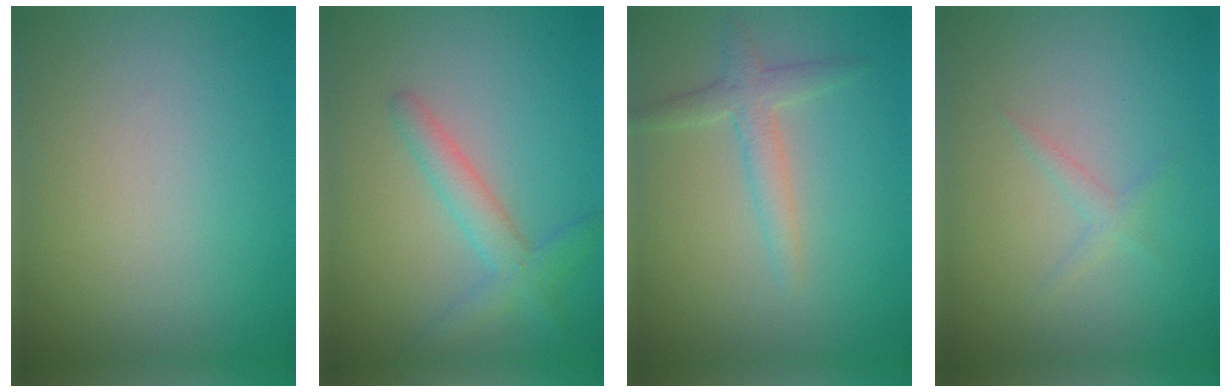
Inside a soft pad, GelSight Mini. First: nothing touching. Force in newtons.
{"total": 2.8, "press": 2.8, "slide": 0.1}
{"total": 2.3, "press": 2.3, "slide": 0.1}
{"total": 1.1, "press": 1.1, "slide": 0.0}